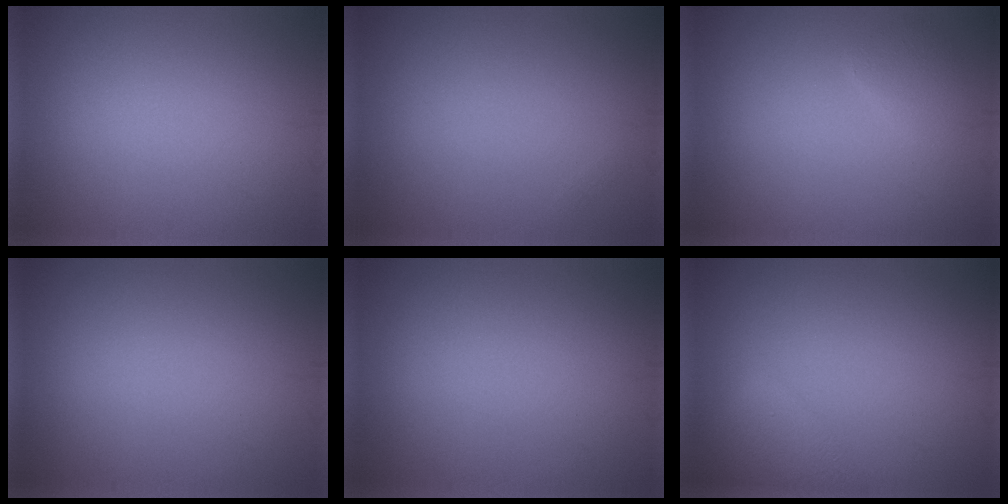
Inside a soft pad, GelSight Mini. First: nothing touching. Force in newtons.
{"total": 0.0}
{"total": 1.3, "press": 1.3, "slide": 0.1}
{"total": 0.0}
{"total": 0.0}
{"total": 2.5, "press": 2.5, "slide": 0.2}